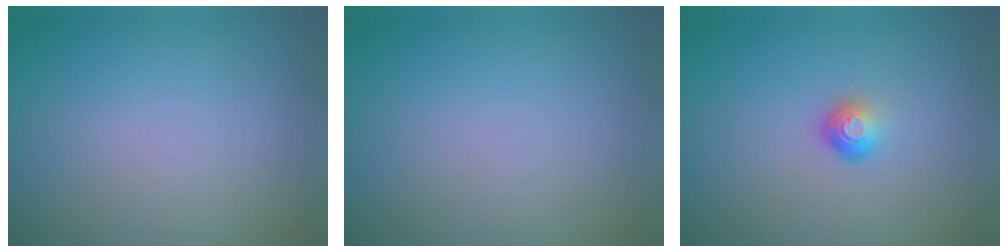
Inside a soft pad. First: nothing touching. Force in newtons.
{"total": 0.0}
{"total": 1.7, "press": 1.1, "slide": 1.3}